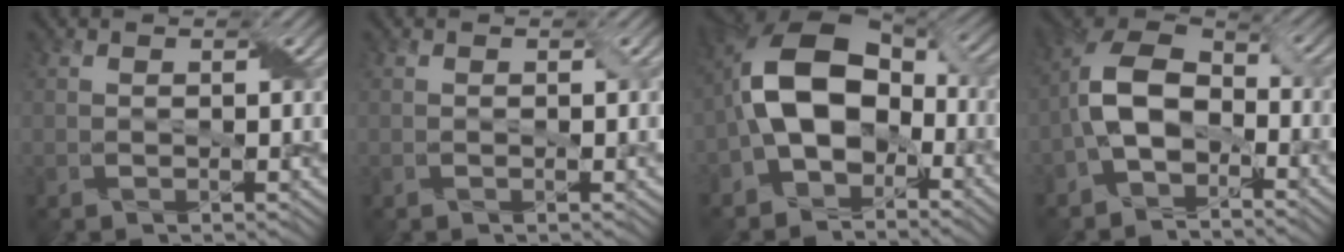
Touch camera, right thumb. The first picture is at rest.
{"total": 0.6, "force": [0.0, 0.0, 0.6], "torque": [-0.011, 0.000, -0.001]}
{"total": 14.1, "force": [-2.8, 9.0, 10.4], "torque": [-0.205, 0.007, -0.068]}
{"total": 9.3, "force": [-3.1, 5.6, 6.7], "torque": [-0.141, 0.009, -0.076]}